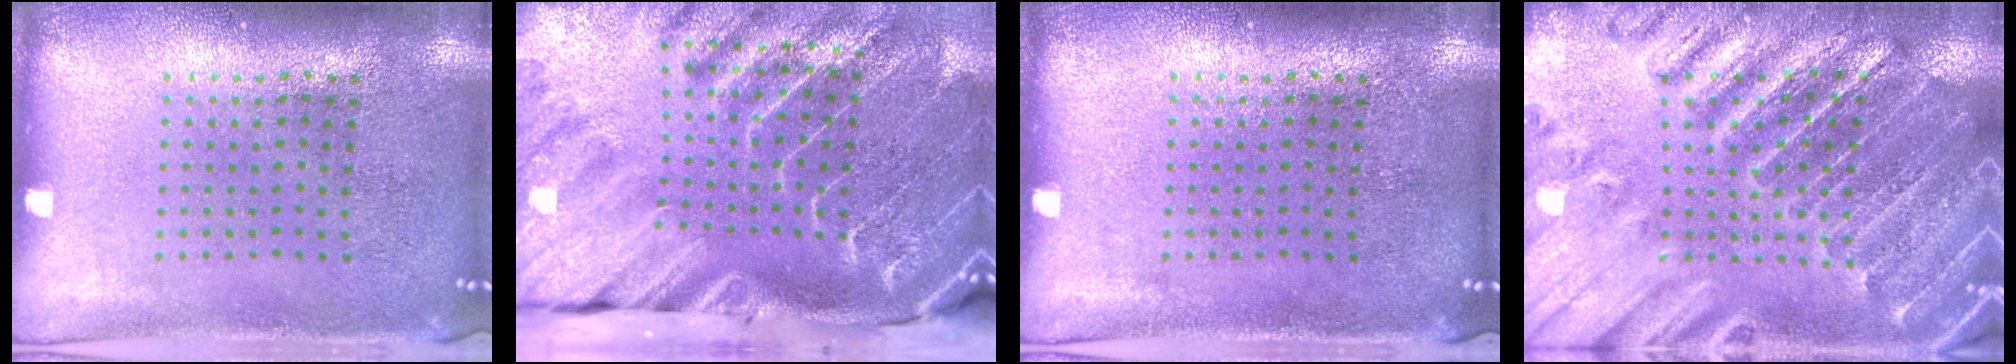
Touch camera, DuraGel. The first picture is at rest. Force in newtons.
{"total": 4.7, "press": 3.5, "slide": 3.2}
{"total": 0.0}
{"total": 2.7, "press": 2.7, "slide": 0.4}